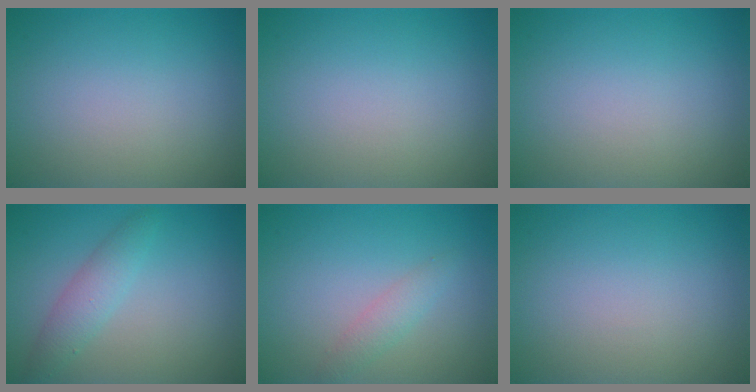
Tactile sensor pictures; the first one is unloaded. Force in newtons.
{"total": 0.0}
{"total": 0.0}
{"total": 2.4, "press": 2.4, "slide": 0.1}
{"total": 1.5, "press": 1.5, "slide": 0.0}
{"total": 0.0}